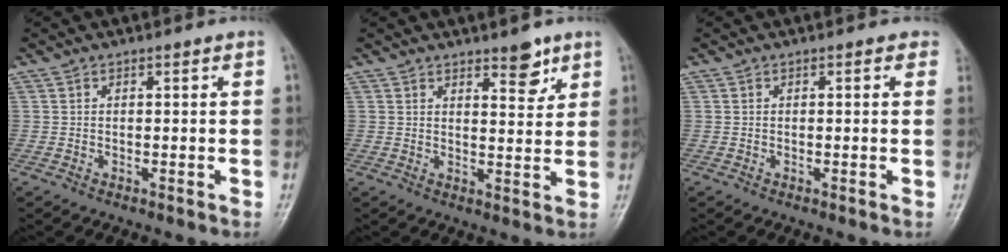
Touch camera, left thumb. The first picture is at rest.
{"total": 4.8, "force": [3.3, 2.0, 2.9], "torque": [-0.018, -0.023, 0.047]}
{"total": 0.9, "force": [0.4, 0.6, 0.5], "torque": [0.011, 0.002, -0.004]}